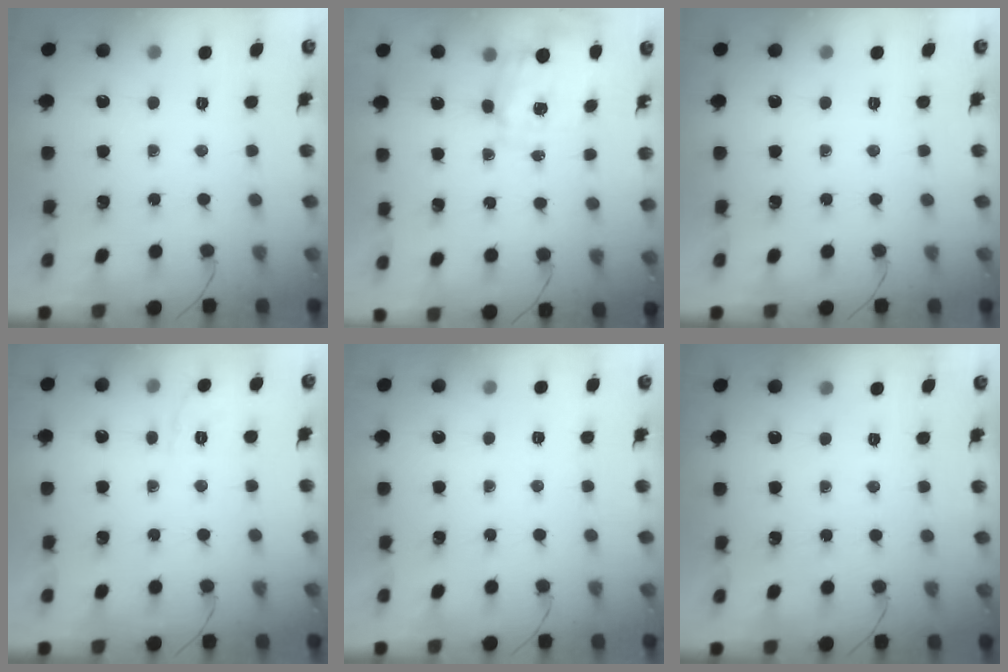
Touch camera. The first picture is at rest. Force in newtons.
{"total": 2.6, "press": 2.4, "slide": 1.0}
{"total": 0.0}
{"total": 1.8, "press": 0.5, "slide": 1.7}
{"total": 1.3, "press": 0.2, "slide": 1.3}
{"total": 0.0}